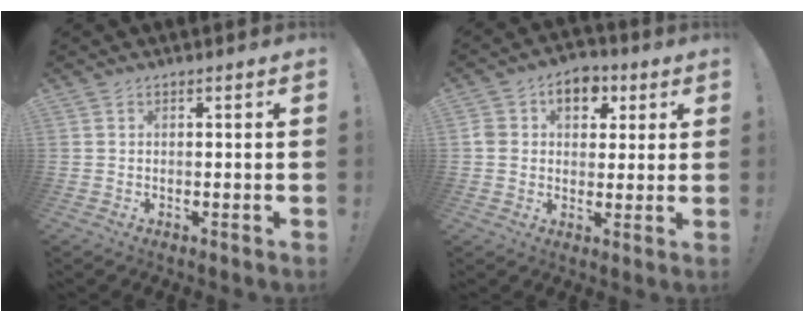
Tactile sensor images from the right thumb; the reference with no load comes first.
{"total": 9.5, "force": [3.0, 7.7, 4.7], "torque": [-0.070, 0.002, 0.061]}